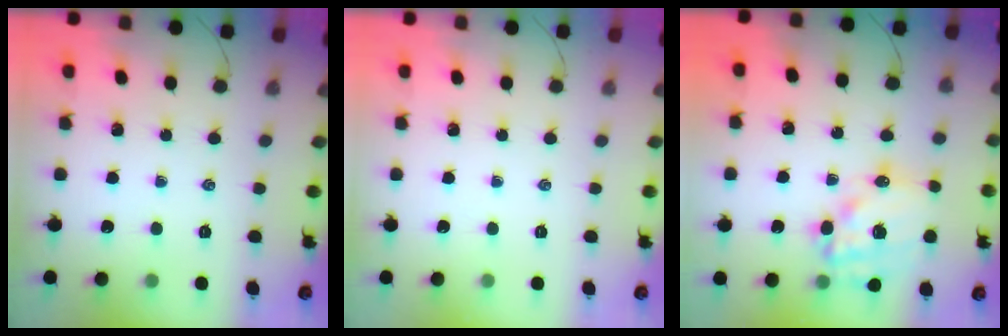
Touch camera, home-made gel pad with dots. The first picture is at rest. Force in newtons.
{"total": 0.0}
{"total": 16.2, "press": 15.8, "slide": 3.7}